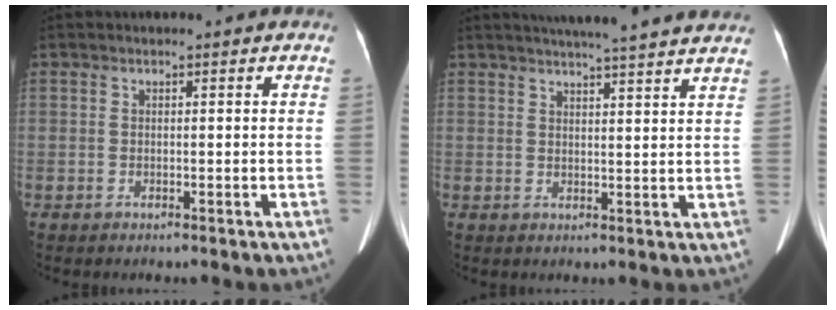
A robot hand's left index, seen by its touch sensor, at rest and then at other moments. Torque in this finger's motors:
{"motor_torque": [0.04, -0.23, 0.06, 0.03]}